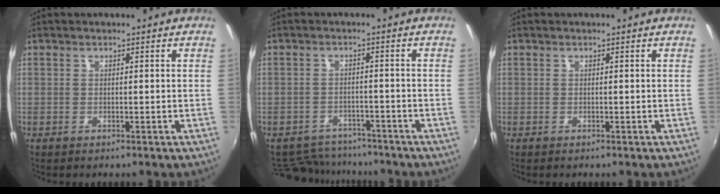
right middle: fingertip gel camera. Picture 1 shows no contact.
{"total": 10.3, "force": [-9.2, 4.2, 2.4], "torque": [-0.069, 0.009, -0.133]}
{"total": 0.0}